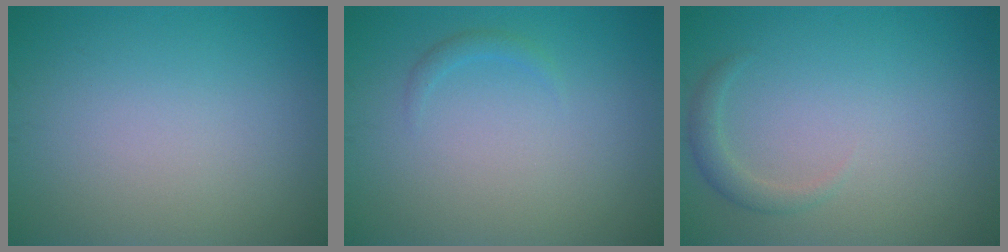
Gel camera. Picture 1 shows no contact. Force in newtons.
{"total": 0.8, "press": 0.8, "slide": 0.1}
{"total": 1.4, "press": 1.4, "slide": 0.1}